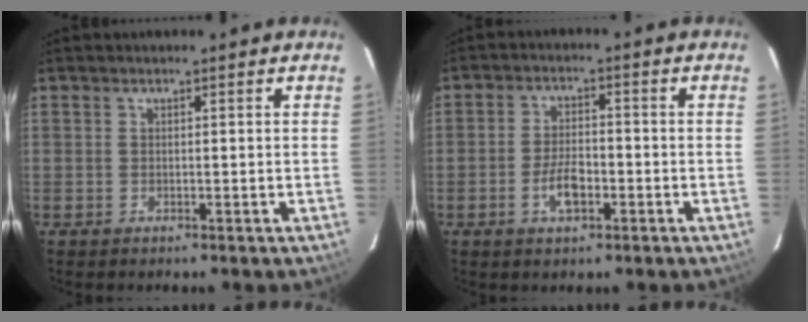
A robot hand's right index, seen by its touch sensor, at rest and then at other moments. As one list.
[{"total": 5.5, "force": [-2.3, 2.5, 4.3], "torque": [-0.089, 0.003, -0.040]}]